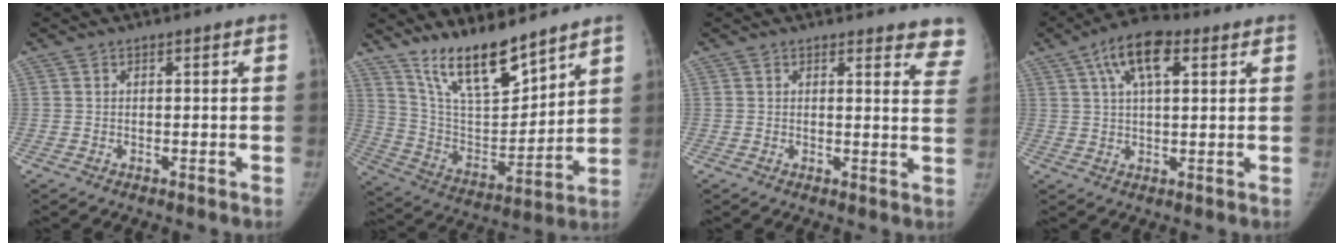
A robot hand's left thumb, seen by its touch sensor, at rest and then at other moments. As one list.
[{"total": 16.2, "force": [12.6, 4.8, 9.0], "torque": [-0.118, -0.080, 0.237]}, {"total": 8.1, "force": [7.6, 2.2, 2.0], "torque": [0.024, -0.043, 0.051]}, {"total": 10.1, "force": [4.3, 4.6, 8.0], "torque": [-0.131, 0.012, 0.069]}]